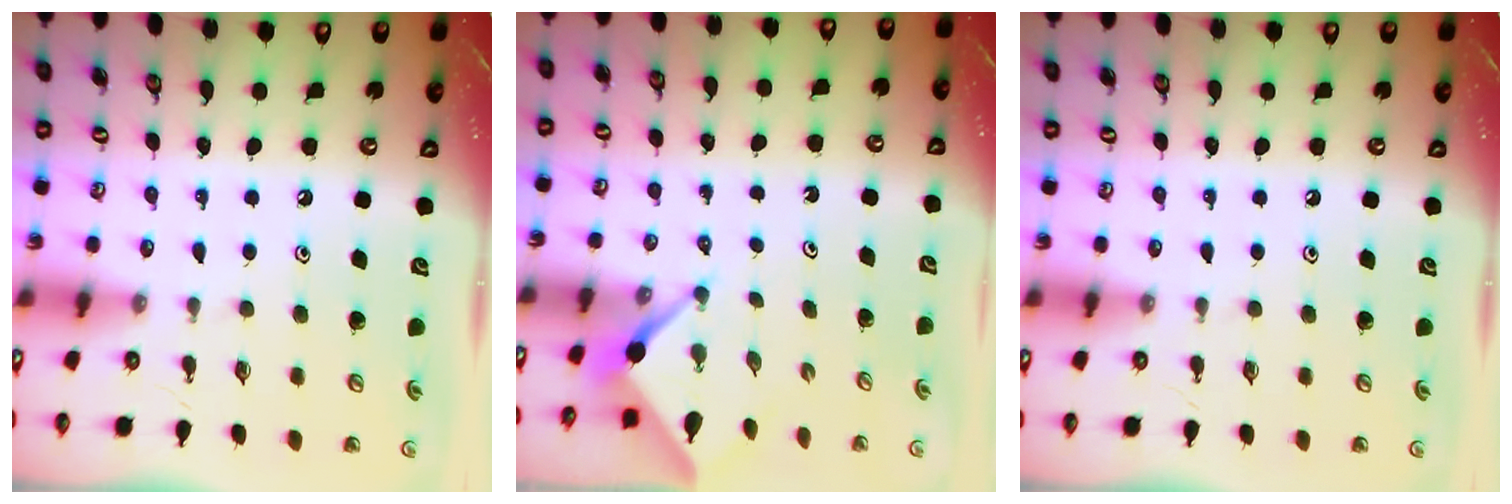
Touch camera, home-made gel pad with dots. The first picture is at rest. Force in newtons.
{"total": 2.3, "press": 2.3, "slide": 0.3}
{"total": 0.0}